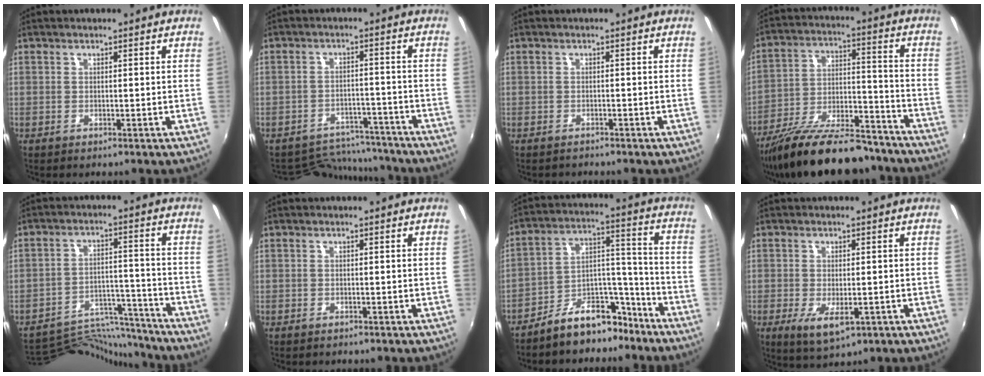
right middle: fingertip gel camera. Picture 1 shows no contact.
{"total": 10.5, "force": [-10.0, 3.1, 0.9], "torque": [-0.026, 0.027, -0.134]}
{"total": 9.5, "force": [-9.3, -1.2, -1.1], "torque": [0.004, 0.028, -0.168]}
{"total": 21.7, "force": [-17.7, 5.7, 11.3], "torque": [-0.197, -0.020, -0.270]}
{"total": 14.7, "force": [-14.5, 1.5, 2.1], "torque": [-0.045, 0.020, -0.224]}
{"total": 0.8, "force": [-0.4, -0.7, -0.2], "torque": [0.005, -0.006, -0.008]}
{"total": 11.0, "force": [-8.9, 4.7, 4.4], "torque": [-0.056, 0.056, -0.133]}
{"total": 5.4, "force": [-2.1, 1.6, 4.7], "torque": [-0.090, -0.025, -0.031]}